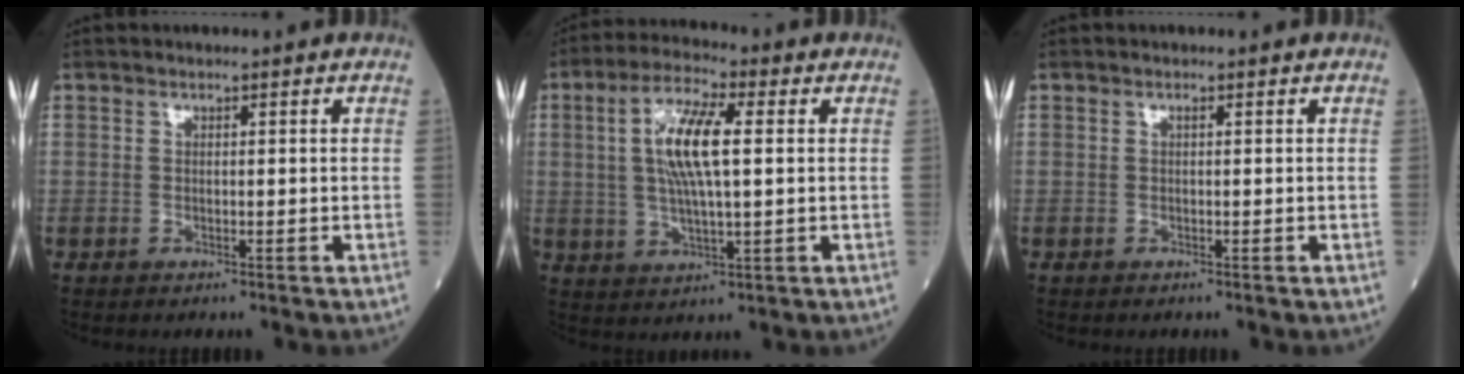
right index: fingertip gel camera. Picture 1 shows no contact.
{"total": 9.9, "force": [1.7, 2.1, 9.6], "torque": [-0.193, 0.009, 0.031]}
{"total": 0.0}